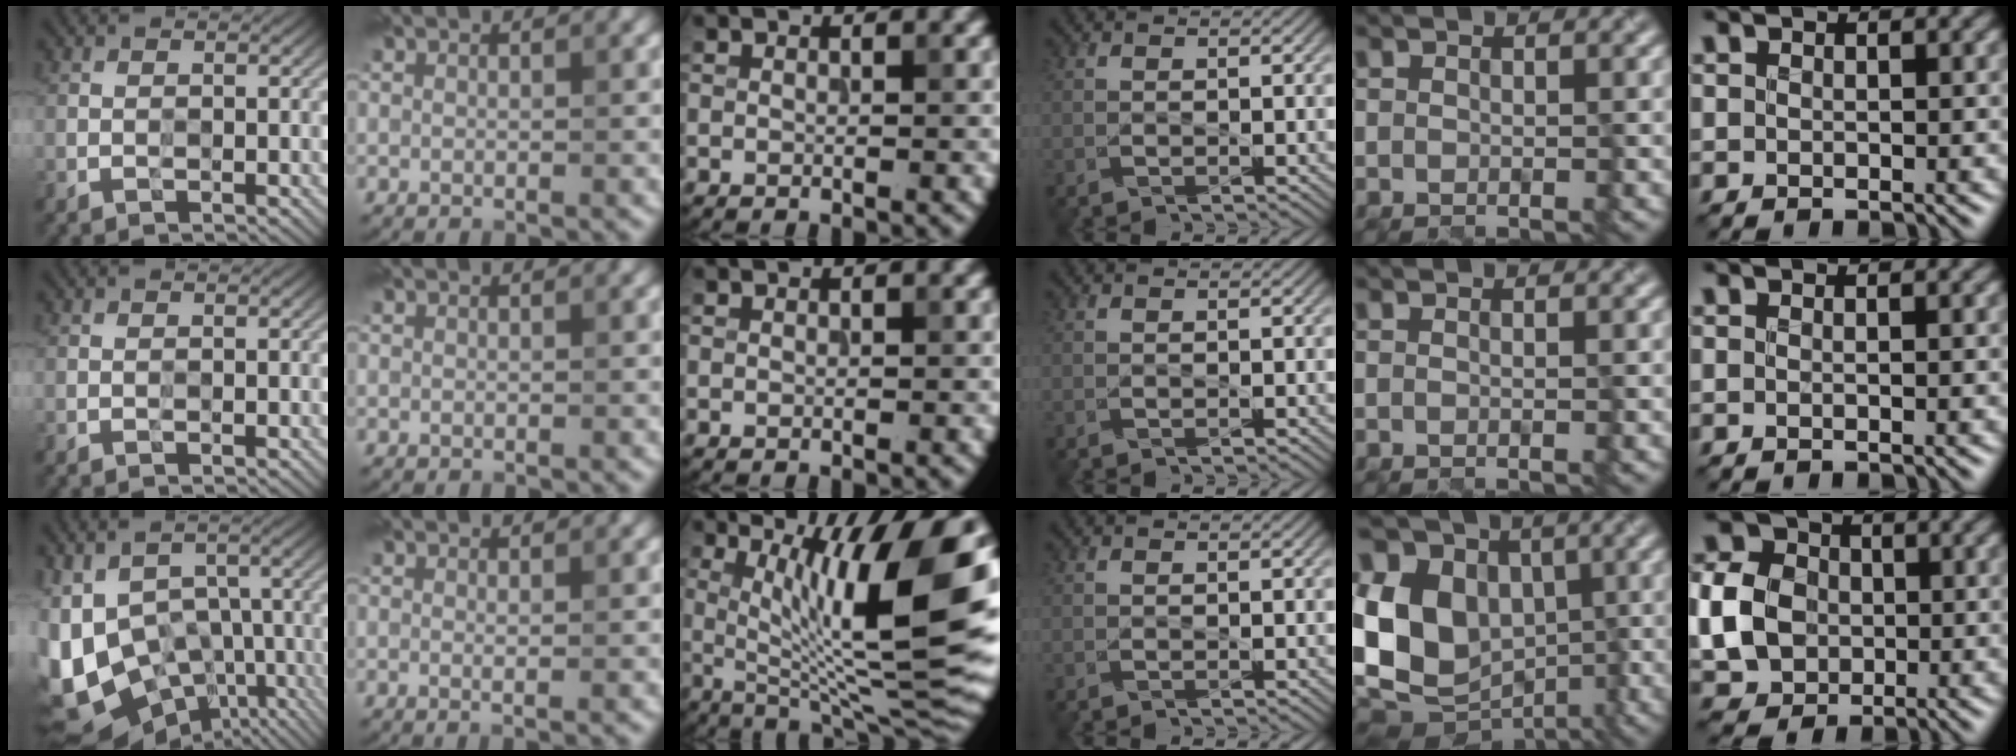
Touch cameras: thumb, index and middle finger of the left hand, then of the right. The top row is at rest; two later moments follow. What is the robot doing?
{"motion": "wipe", "object": "plastic plate"}